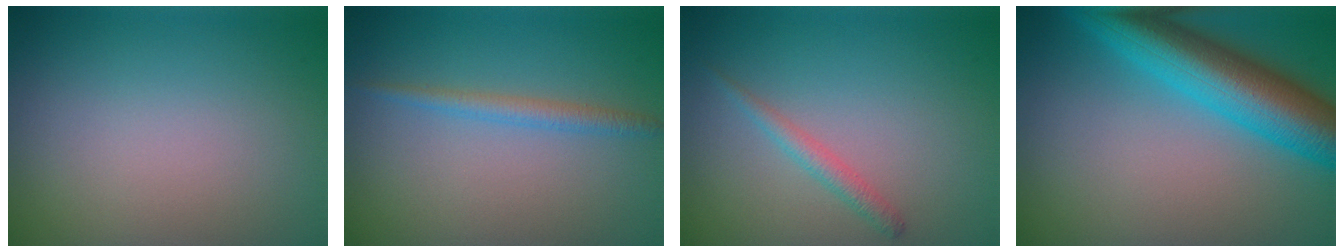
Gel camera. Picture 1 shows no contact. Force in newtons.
{"total": 1.7, "press": 1.7, "slide": 0.1}
{"total": 1.4, "press": 1.4, "slide": 0.1}
{"total": 9.6, "press": 9.6, "slide": 0.3}